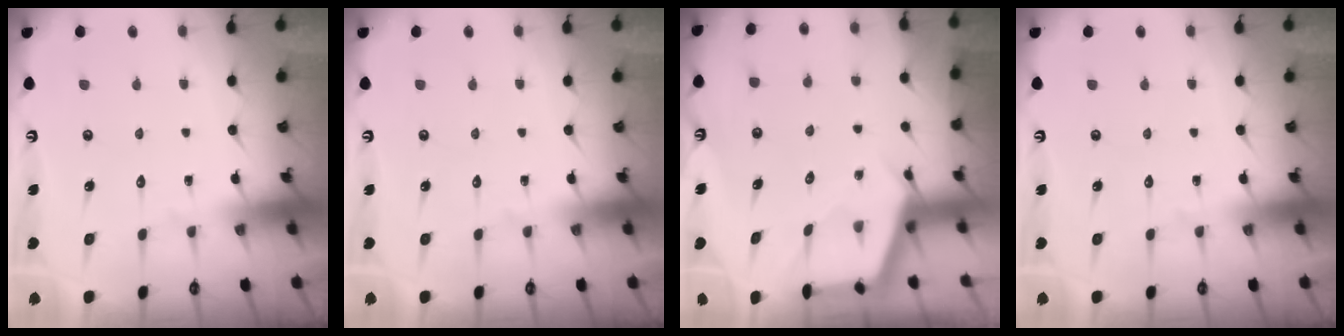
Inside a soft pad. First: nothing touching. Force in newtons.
{"total": 0.0}
{"total": 2.9, "press": 2.8, "slide": 0.4}
{"total": 0.0}